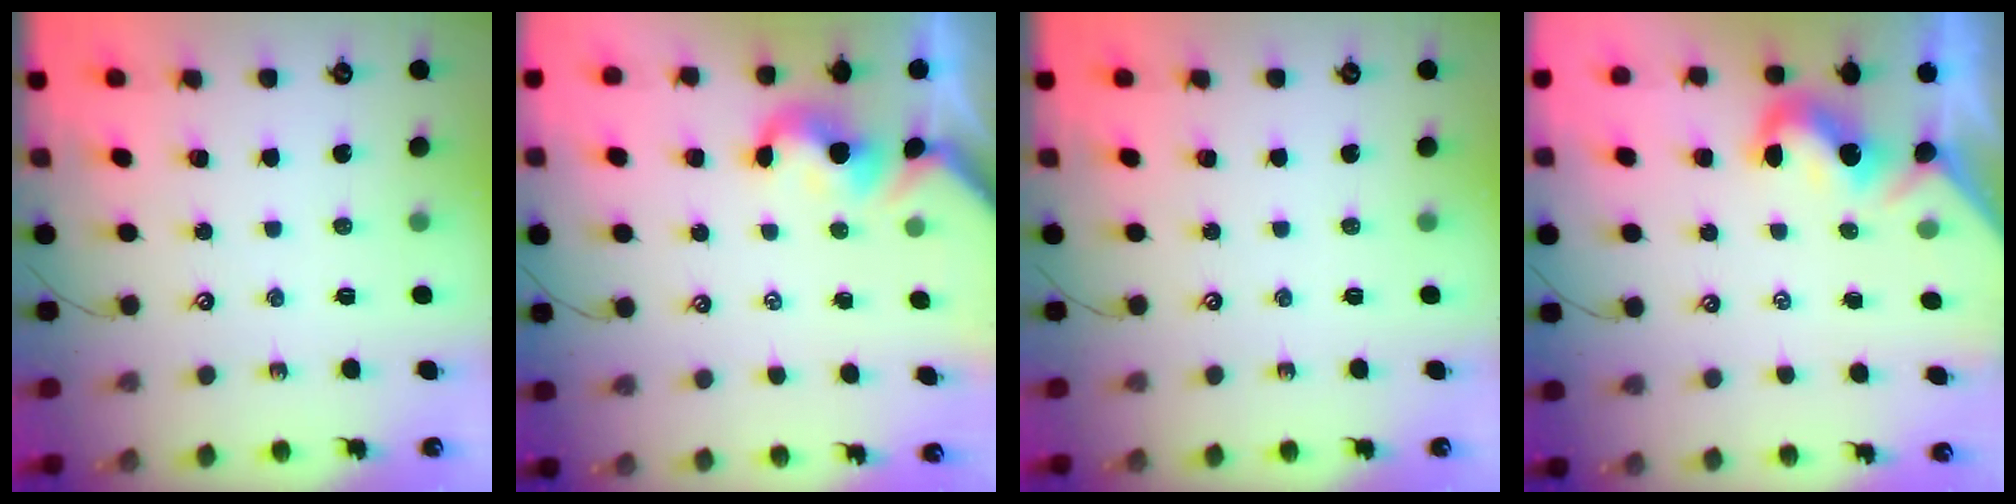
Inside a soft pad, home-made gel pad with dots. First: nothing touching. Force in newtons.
{"total": 1.2, "press": 1.1, "slide": 0.6}
{"total": 0.0}
{"total": 2.0, "press": 2.0, "slide": 0.4}